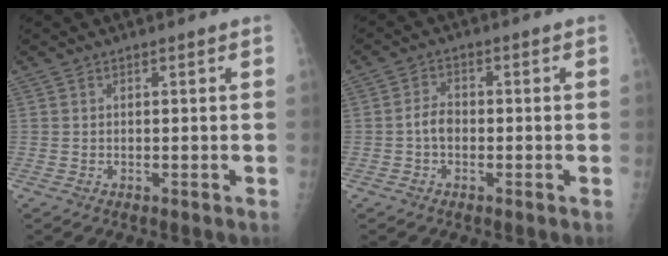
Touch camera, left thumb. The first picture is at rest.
{"total": 3.2, "force": [-0.9, 2.2, 2.1], "torque": [-0.030, 0.013, -0.022]}